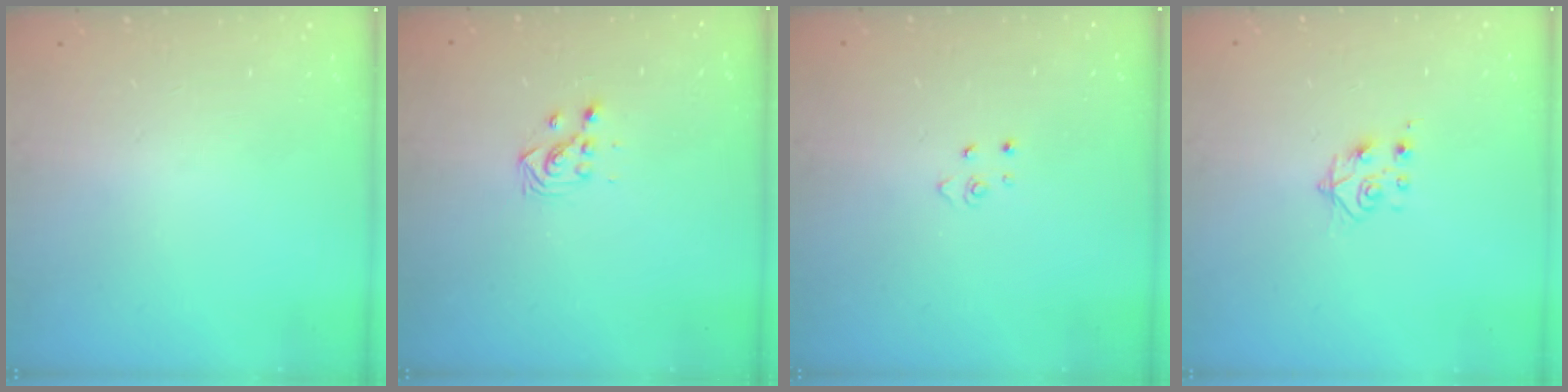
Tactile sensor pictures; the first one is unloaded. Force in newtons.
{"total": 2.9, "press": 2.9, "slide": 0.3}
{"total": 2.6, "press": 2.6, "slide": 0.3}
{"total": 7.6, "press": 7.5, "slide": 0.7}